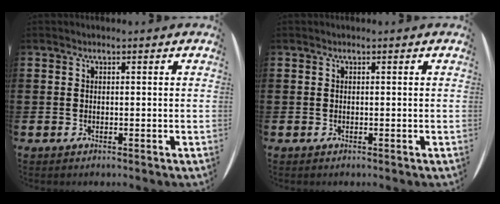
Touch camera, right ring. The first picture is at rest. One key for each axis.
{"total": 0.0}